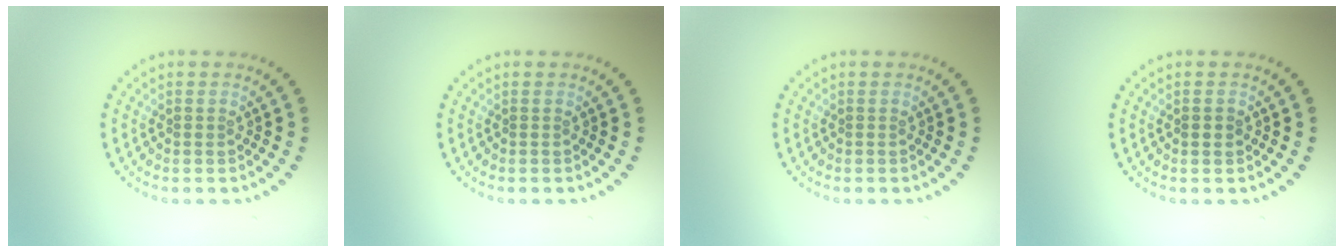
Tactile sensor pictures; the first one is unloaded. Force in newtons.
{"total": 0.0}
{"total": 0.0}
{"total": 1.2, "press": 1.2, "slide": 0.1}